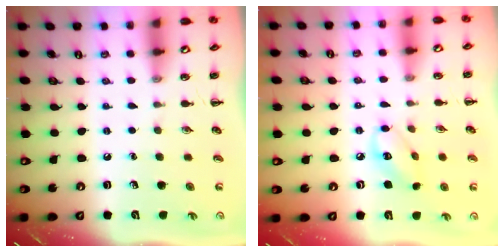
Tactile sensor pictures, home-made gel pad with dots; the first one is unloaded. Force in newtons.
{"total": 6.3, "press": 6.3, "slide": 0.8}